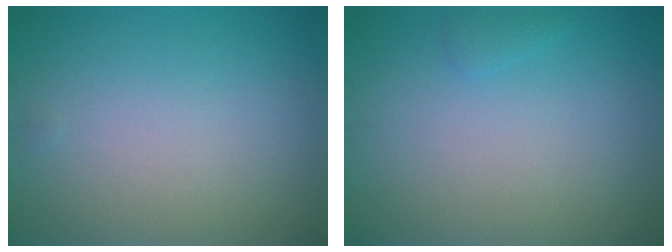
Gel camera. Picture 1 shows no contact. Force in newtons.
{"total": 0.7, "press": 0.7, "slide": 0.1}